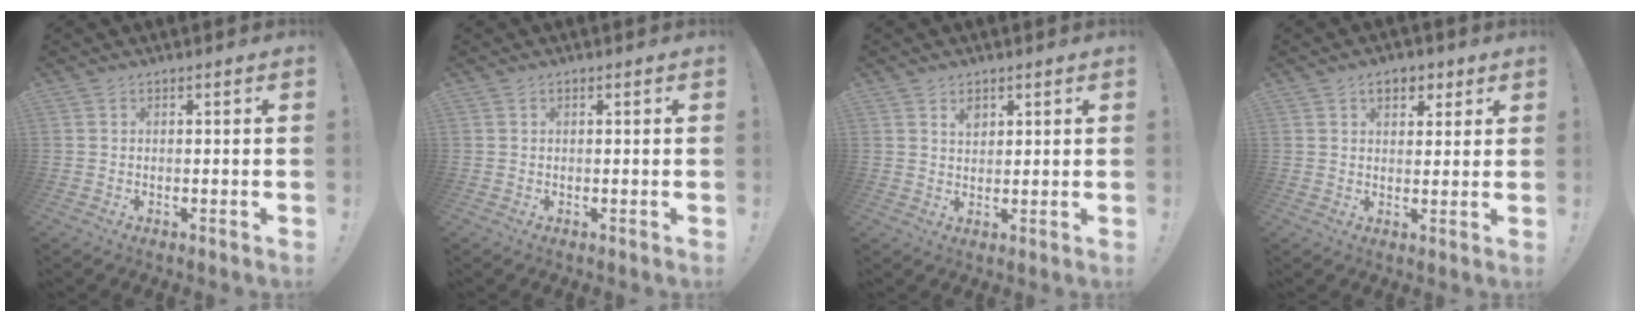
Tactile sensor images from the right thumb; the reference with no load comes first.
{"total": 0.0}
{"total": 2.9, "force": [1.9, 1.8, 1.3], "torque": [-0.013, -0.008, 0.032]}
{"total": 5.7, "force": [2.8, 3.8, 3.1], "torque": [-0.040, 0.000, 0.048]}